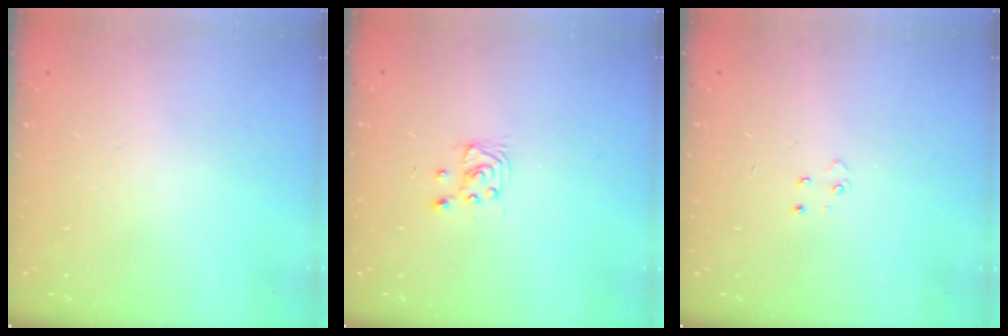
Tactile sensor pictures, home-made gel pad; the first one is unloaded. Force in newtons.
{"total": 2.9, "press": 2.9, "slide": 0.4}
{"total": 3.5, "press": 3.4, "slide": 0.4}